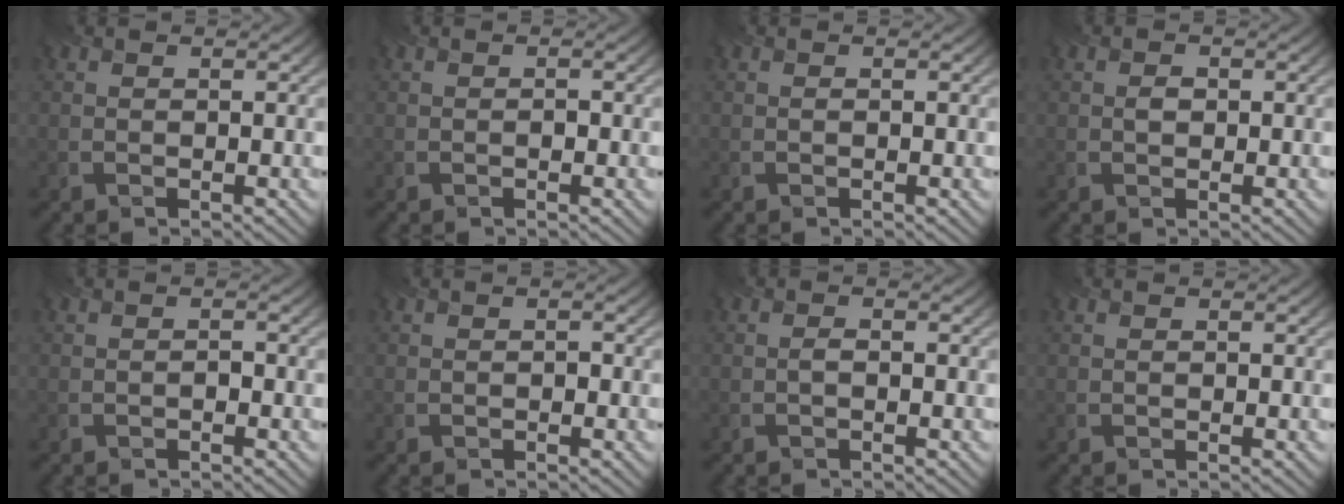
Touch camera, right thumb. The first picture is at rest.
{"total": 0.5, "force": [-0.2, 0.3, 0.4], "torque": [-0.006, 0.001, -0.003]}
{"total": 0.0}
{"total": 1.1, "force": [0.1, 0.8, 0.8], "torque": [-0.015, 0.000, 0.000]}
{"total": 0.7, "force": [-0.4, 0.4, 0.4], "torque": [-0.005, 0.001, -0.007]}
{"total": 0.5, "force": [-0.2, 0.4, 0.3], "torque": [-0.003, -0.002, -0.003]}
{"total": 0.7, "force": [-0.2, 0.3, 0.6], "torque": [-0.014, 0.002, -0.004]}
{"total": 0.0}